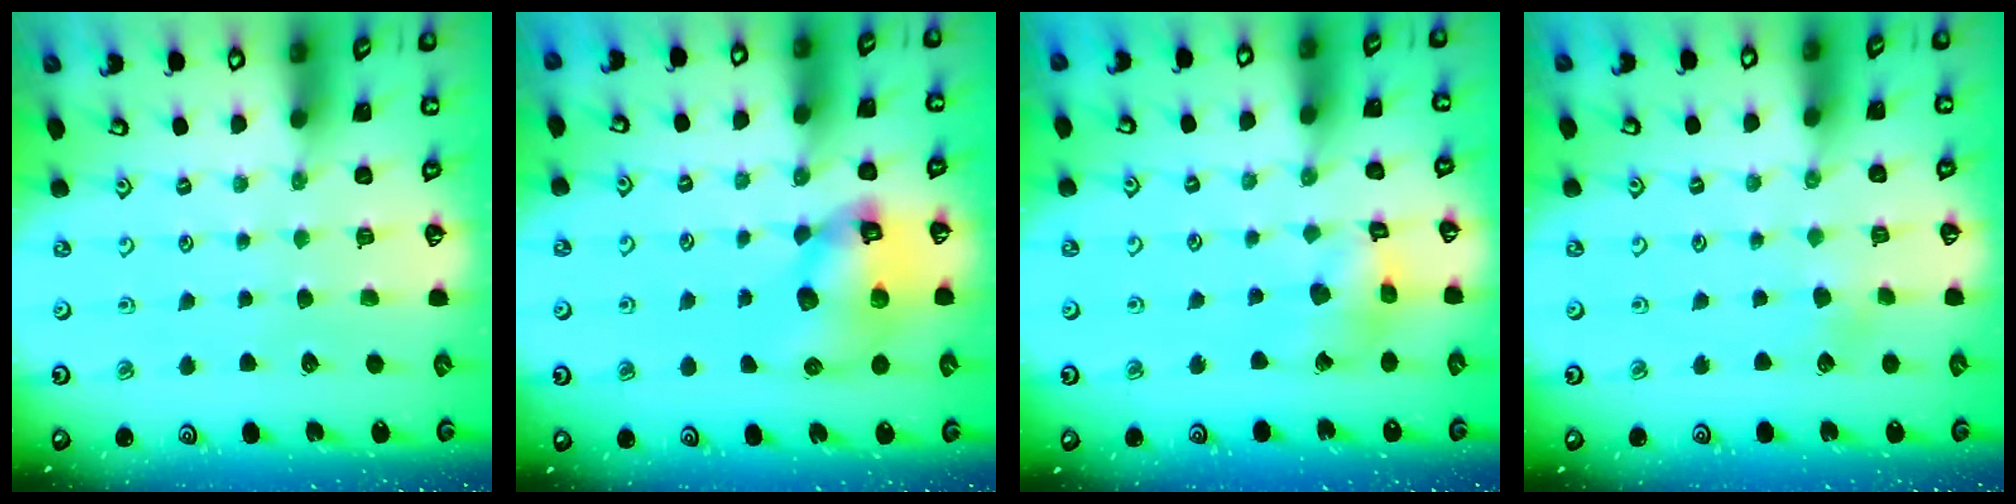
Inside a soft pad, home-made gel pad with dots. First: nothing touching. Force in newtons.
{"total": 12.5, "press": 12.4, "slide": 1.7}
{"total": 9.6, "press": 9.5, "slide": 1.0}
{"total": 2.1, "press": 2.1, "slide": 0.3}